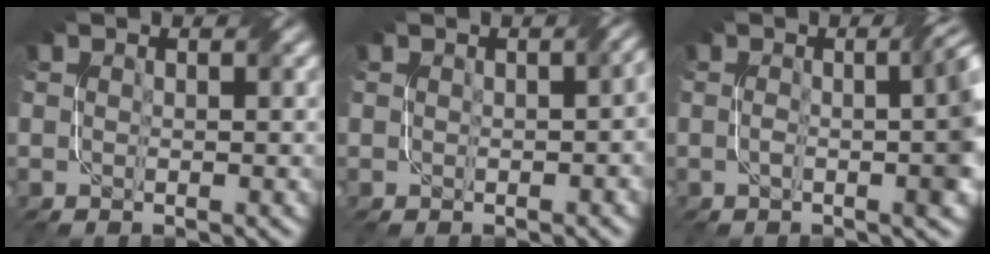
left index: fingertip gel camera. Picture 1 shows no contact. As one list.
[{"total": 1.6, "force": [0.0, 0.5, 1.5], "torque": [-0.019, 0.005, 0.000]}, {"total": 6.6, "force": [-0.1, 2.2, 6.2], "torque": [-0.056, 0.011, -0.005]}]